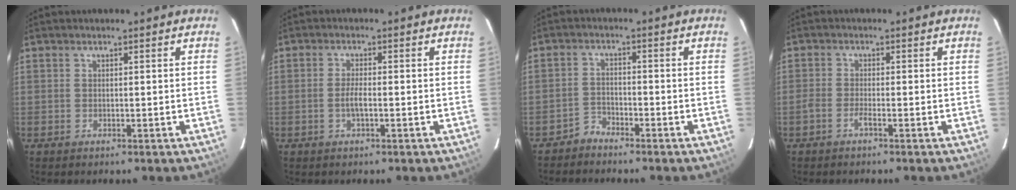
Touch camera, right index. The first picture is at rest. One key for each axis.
{"total": 2.4, "fx": -0.8, "fy": 0.4, "fz": 2.2, "tx": -0.044, "ty": -0.002, "tz": -0.014}
{"total": 2.5, "fx": -2.4, "fy": 0.8, "fz": -0.3, "tx": 0.006, "ty": 0.002, "tz": -0.046}
{"total": 1.8, "fx": -1.3, "fy": 0.1, "fz": 1.3, "tx": -0.038, "ty": 0.001, "tz": -0.031}